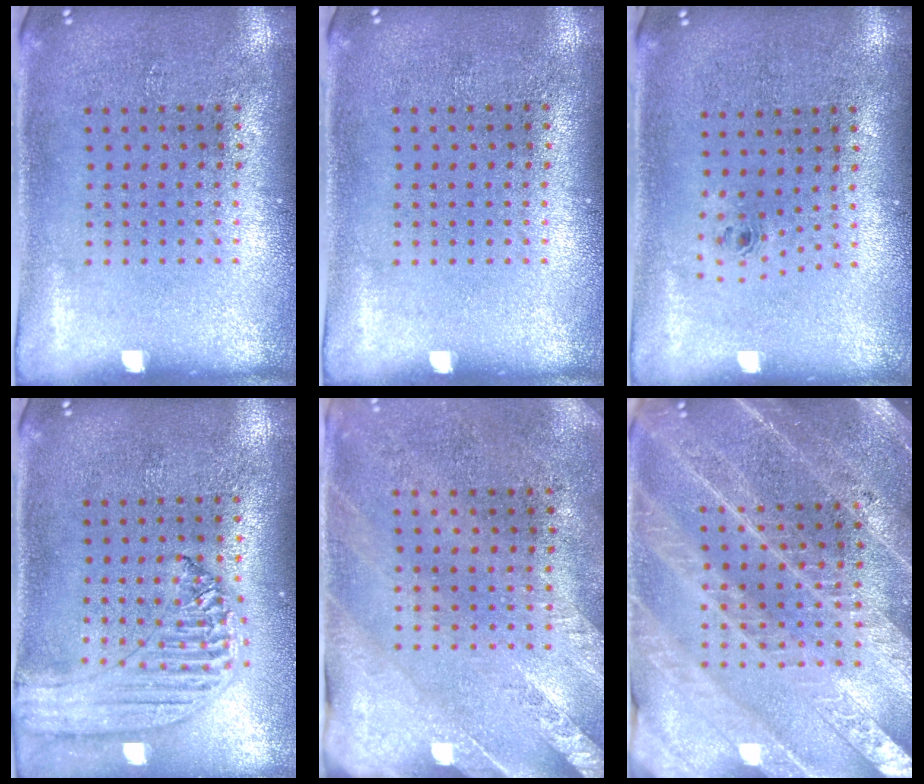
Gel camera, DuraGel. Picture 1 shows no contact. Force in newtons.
{"total": 0.0}
{"total": 0.7, "press": 0.4, "slide": 0.6}
{"total": 1.3, "press": 1.2, "slide": 0.2}
{"total": 2.6, "press": 2.1, "slide": 1.6}
{"total": 3.7, "press": 3.5, "slide": 1.4}